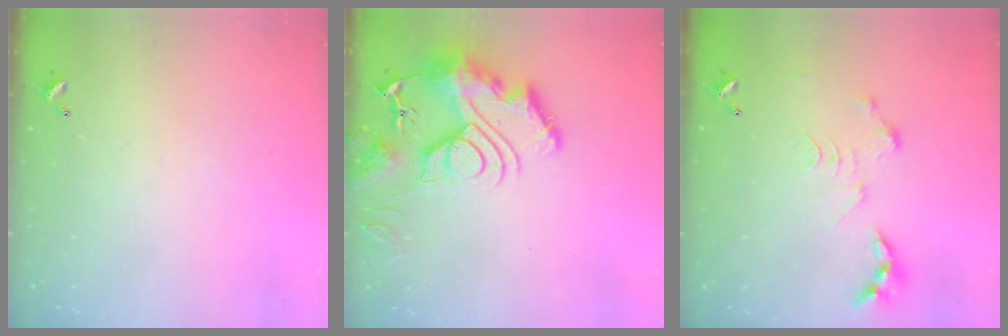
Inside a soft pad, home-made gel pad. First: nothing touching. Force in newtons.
{"total": 17.8, "press": 17.8, "slide": 1.8}
{"total": 0.0}